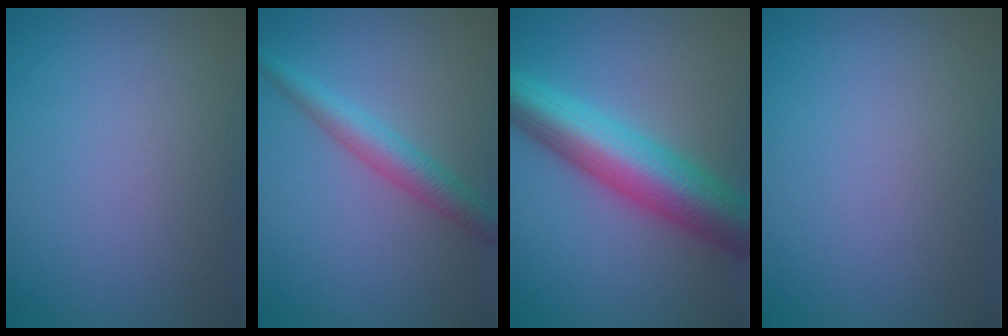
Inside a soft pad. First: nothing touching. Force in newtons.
{"total": 3.4, "press": 3.4, "slide": 0.1}
{"total": 9.6, "press": 9.6, "slide": 0.3}
{"total": 0.0}